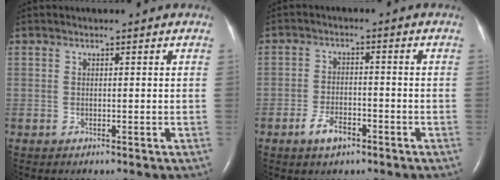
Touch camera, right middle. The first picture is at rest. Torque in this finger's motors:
{"motor_torque": [0.60, -0.54, 0.06, 0.06]}